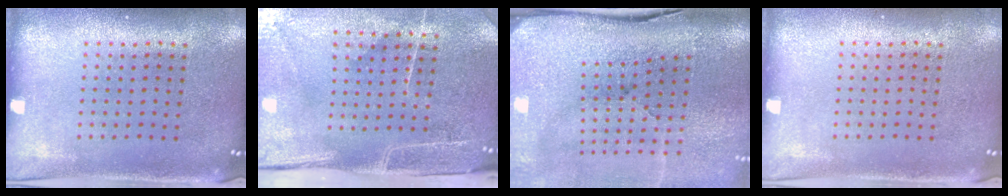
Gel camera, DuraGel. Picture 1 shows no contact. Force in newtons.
{"total": 4.7, "press": 3.8, "slide": 2.8}
{"total": 5.2, "press": 4.1, "slide": 3.3}
{"total": 0.0}